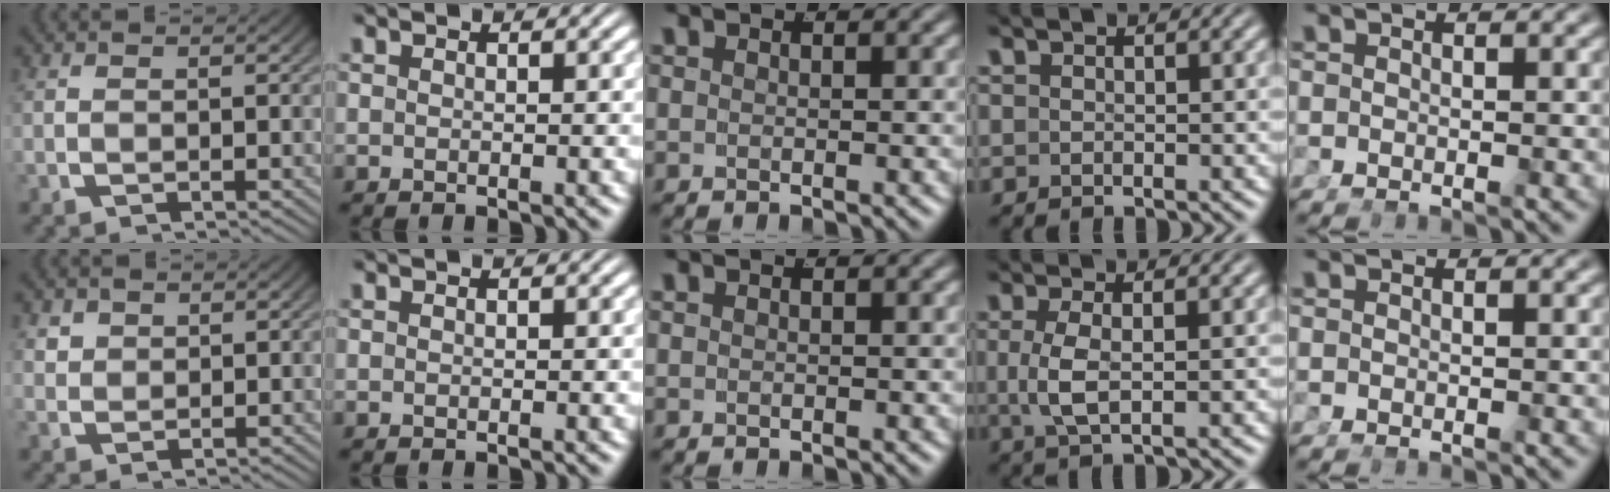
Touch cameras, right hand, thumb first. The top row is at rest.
{"thumb": {"total": 1.7, "force": [1.0, 1.2, 0.4], "torque": [-0.008, -0.005, 0.027]}, "ring": {"total": 2.8, "force": [-0.1, 0.8, 2.7], "torque": [-0.072, -0.012, 0.011]}}